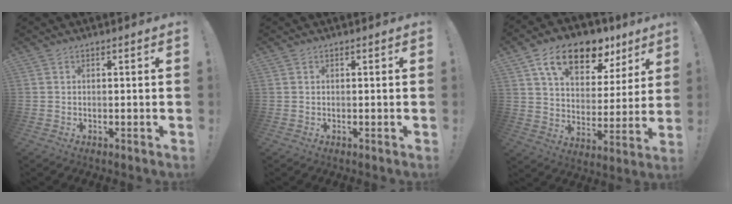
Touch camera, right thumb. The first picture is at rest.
{"total": 0.0}
{"total": 17.3, "force": [10.5, 9.3, 10.1], "torque": [-0.161, -0.057, 0.185]}